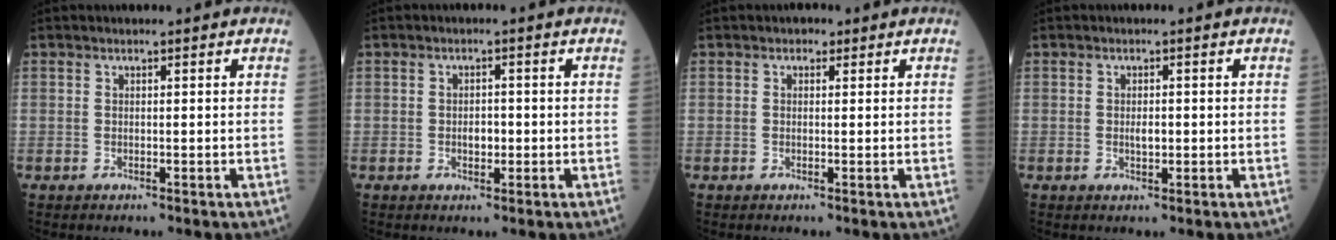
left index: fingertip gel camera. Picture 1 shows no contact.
{"total": 1.9, "force": [-0.6, 1.1, 1.4], "torque": [-0.019, 0.000, -0.009]}
{"total": 1.0, "force": [0.4, 0.8, 0.3], "torque": [-0.002, -0.003, 0.000]}
{"total": 1.4, "force": [-0.3, 0.6, 1.2], "torque": [-0.020, -0.004, -0.004]}